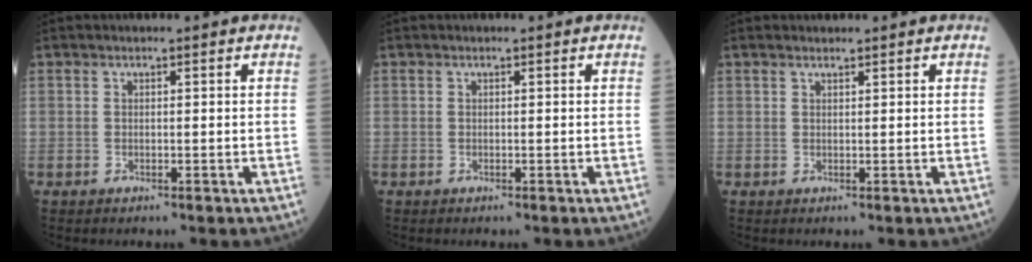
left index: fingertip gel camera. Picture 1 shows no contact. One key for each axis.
{"total": 0.0}
{"total": 0.8, "fx": 0.8, "fy": 0.1, "fz": 0.2, "tx": -0.011, "ty": 0.006, "tz": 0.016}